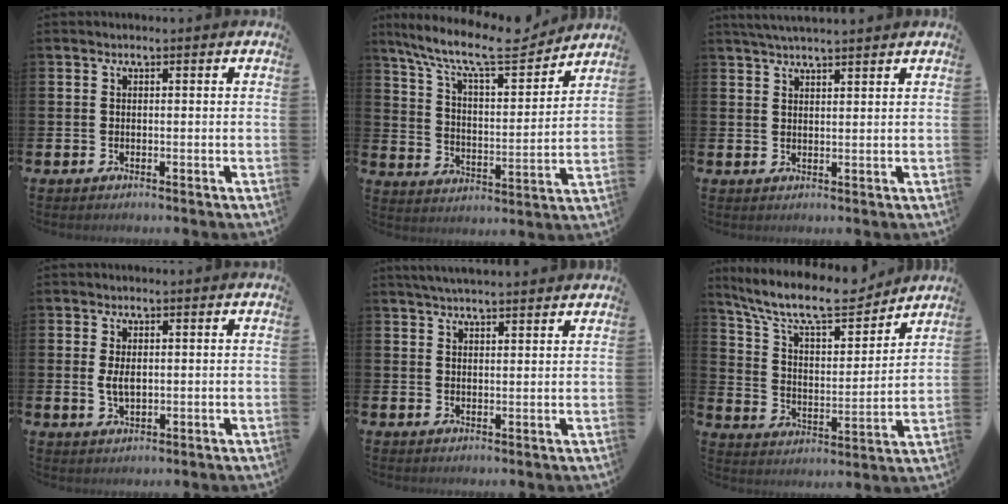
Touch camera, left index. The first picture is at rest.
{"total": 11.2, "force": [9.6, 2.5, 5.2], "torque": [-0.126, -0.060, 0.161]}
{"total": 3.3, "force": [3.2, 0.0, 0.7], "torque": [-0.020, -0.007, 0.059]}
{"total": 2.6, "force": [0.5, 1.4, 2.2], "torque": [-0.037, 0.003, 0.006]}
{"total": 3.7, "force": [3.6, 0.1, 0.7], "torque": [-0.020, -0.009, 0.066]}
{"total": 11.6, "force": [10.2, 2.8, 4.7], "torque": [-0.122, -0.064, 0.176]}